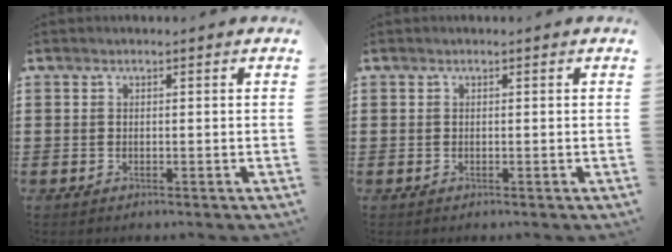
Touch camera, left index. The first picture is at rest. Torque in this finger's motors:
{"motor_torque": [0.00, 0.00, 0.00, 0.00]}